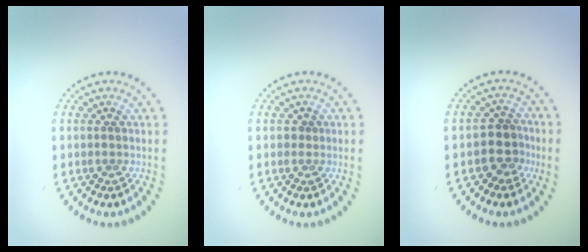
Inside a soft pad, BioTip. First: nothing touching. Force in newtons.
{"total": 0.6, "press": 0.6, "slide": 0.3}
{"total": 2.6, "press": 2.3, "slide": 1.3}